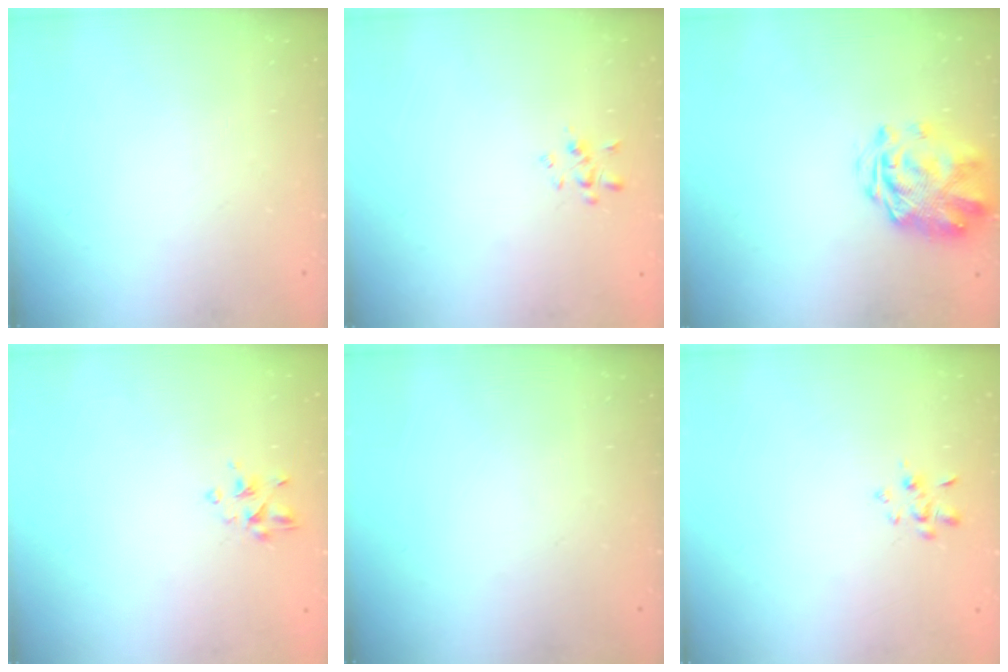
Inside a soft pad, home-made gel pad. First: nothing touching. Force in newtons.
{"total": 1.9, "press": 1.8, "slide": 0.7}
{"total": 3.2, "press": 2.8, "slide": 1.5}
{"total": 3.0, "press": 2.7, "slide": 1.2}
{"total": 0.0}
{"total": 2.3, "press": 2.2, "slide": 0.7}